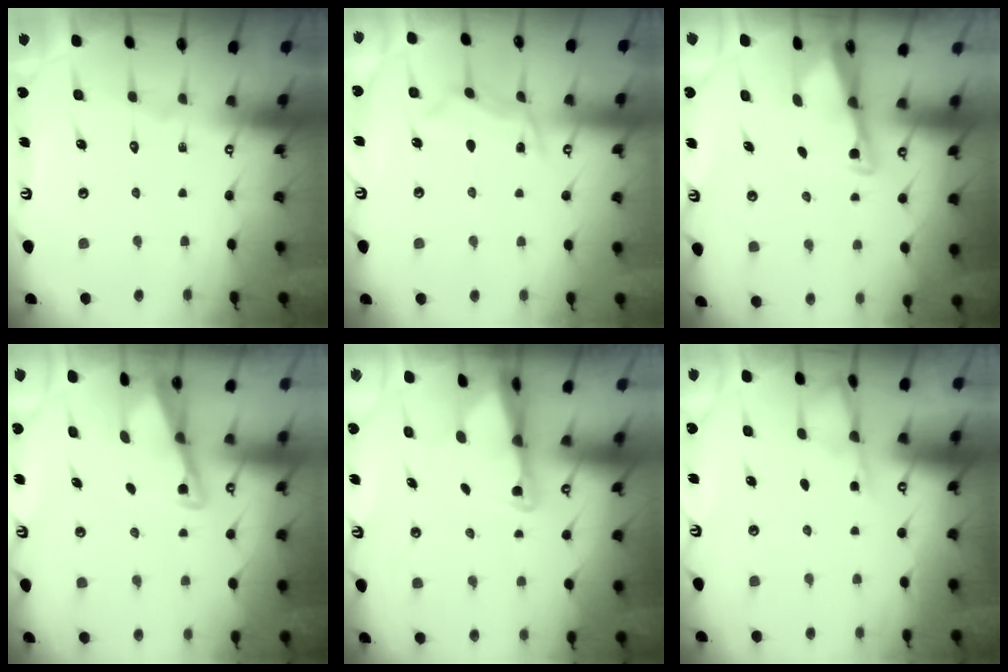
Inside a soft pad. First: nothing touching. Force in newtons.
{"total": 6.3, "press": 6.2, "slide": 0.7}
{"total": 2.7, "press": 2.7, "slide": 0.2}
{"total": 2.9, "press": 2.9, "slide": 0.4}
{"total": 2.4, "press": 2.3, "slide": 0.5}
{"total": 2.7, "press": 2.6, "slide": 0.4}